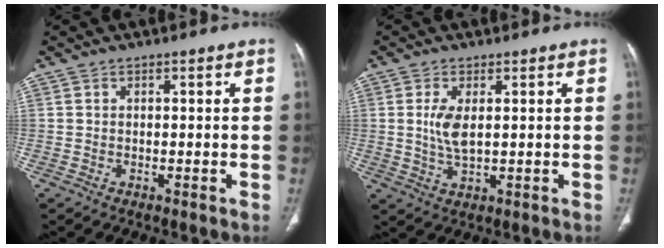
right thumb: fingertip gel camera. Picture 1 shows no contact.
{"total": 5.0, "force": [0.9, 2.1, 4.5], "torque": [-0.097, -0.011, 0.023]}